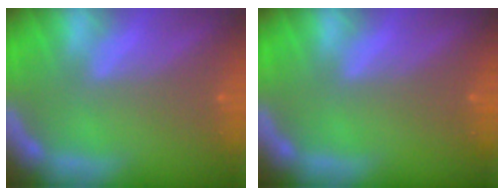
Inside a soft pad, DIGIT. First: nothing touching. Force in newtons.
{"total": 0.0}